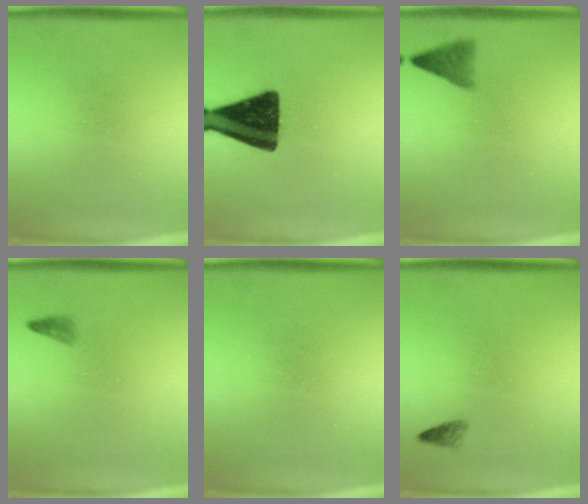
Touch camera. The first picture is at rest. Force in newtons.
{"total": 16.5}
{"total": 2.6}
{"total": 0.9}
{"total": 0.0}
{"total": 1.1}